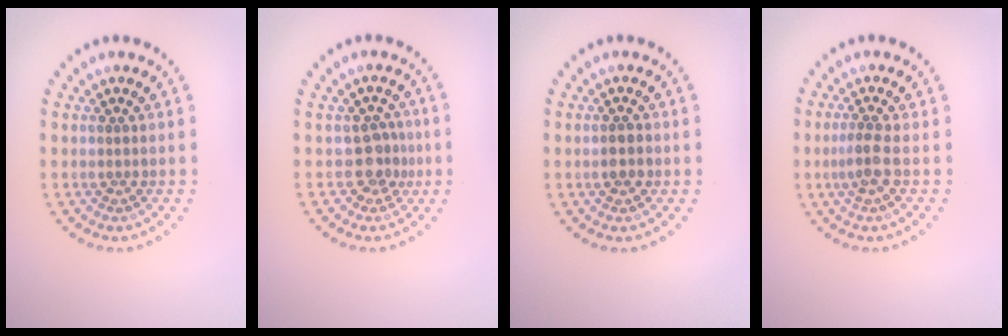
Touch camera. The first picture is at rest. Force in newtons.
{"total": 2.3, "press": 1.9, "slide": 1.4}
{"total": 1.5, "press": 1.4, "slide": 0.4}
{"total": 1.9, "press": 1.6, "slide": 1.1}